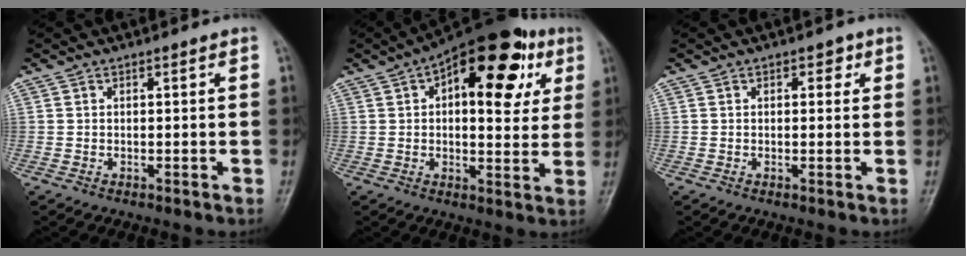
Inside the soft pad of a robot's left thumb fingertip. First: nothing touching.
{"total": 20.4, "force": [7.2, 9.8, 16.4], "torque": [-0.188, 0.007, 0.093]}
{"total": 2.7, "force": [1.0, 1.7, 1.8], "torque": [-0.002, 0.002, 0.007]}